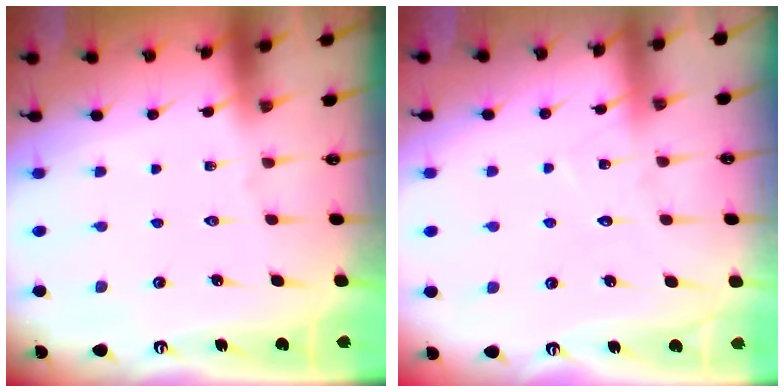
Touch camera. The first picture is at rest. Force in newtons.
{"total": 6.4, "press": 6.4, "slide": 0.7}